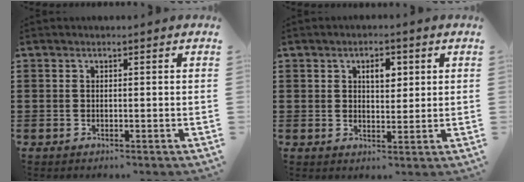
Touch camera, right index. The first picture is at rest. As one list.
[{"total": 3.3, "force": [1.2, 1.8, 2.5], "torque": [-0.039, 0.004, 0.016]}]